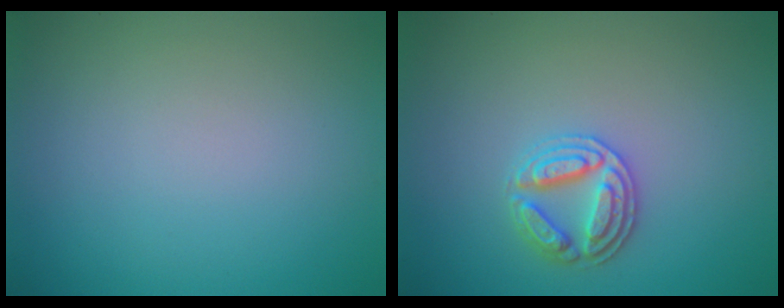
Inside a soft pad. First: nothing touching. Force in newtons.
{"total": 2.9, "press": 2.9, "slide": 0.5}